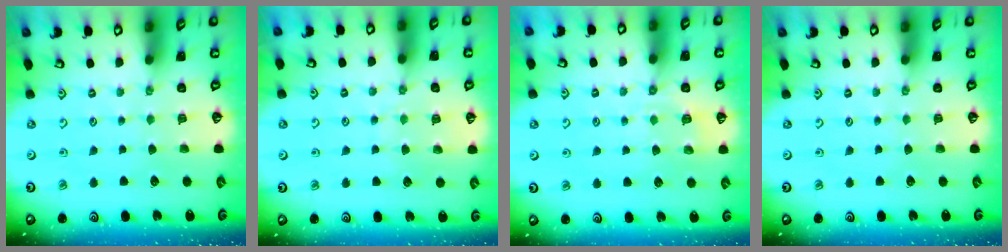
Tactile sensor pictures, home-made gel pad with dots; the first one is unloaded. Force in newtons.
{"total": 5.3, "press": 5.3, "slide": 0.7}
{"total": 4.8, "press": 4.6, "slide": 1.3}
{"total": 0.0}